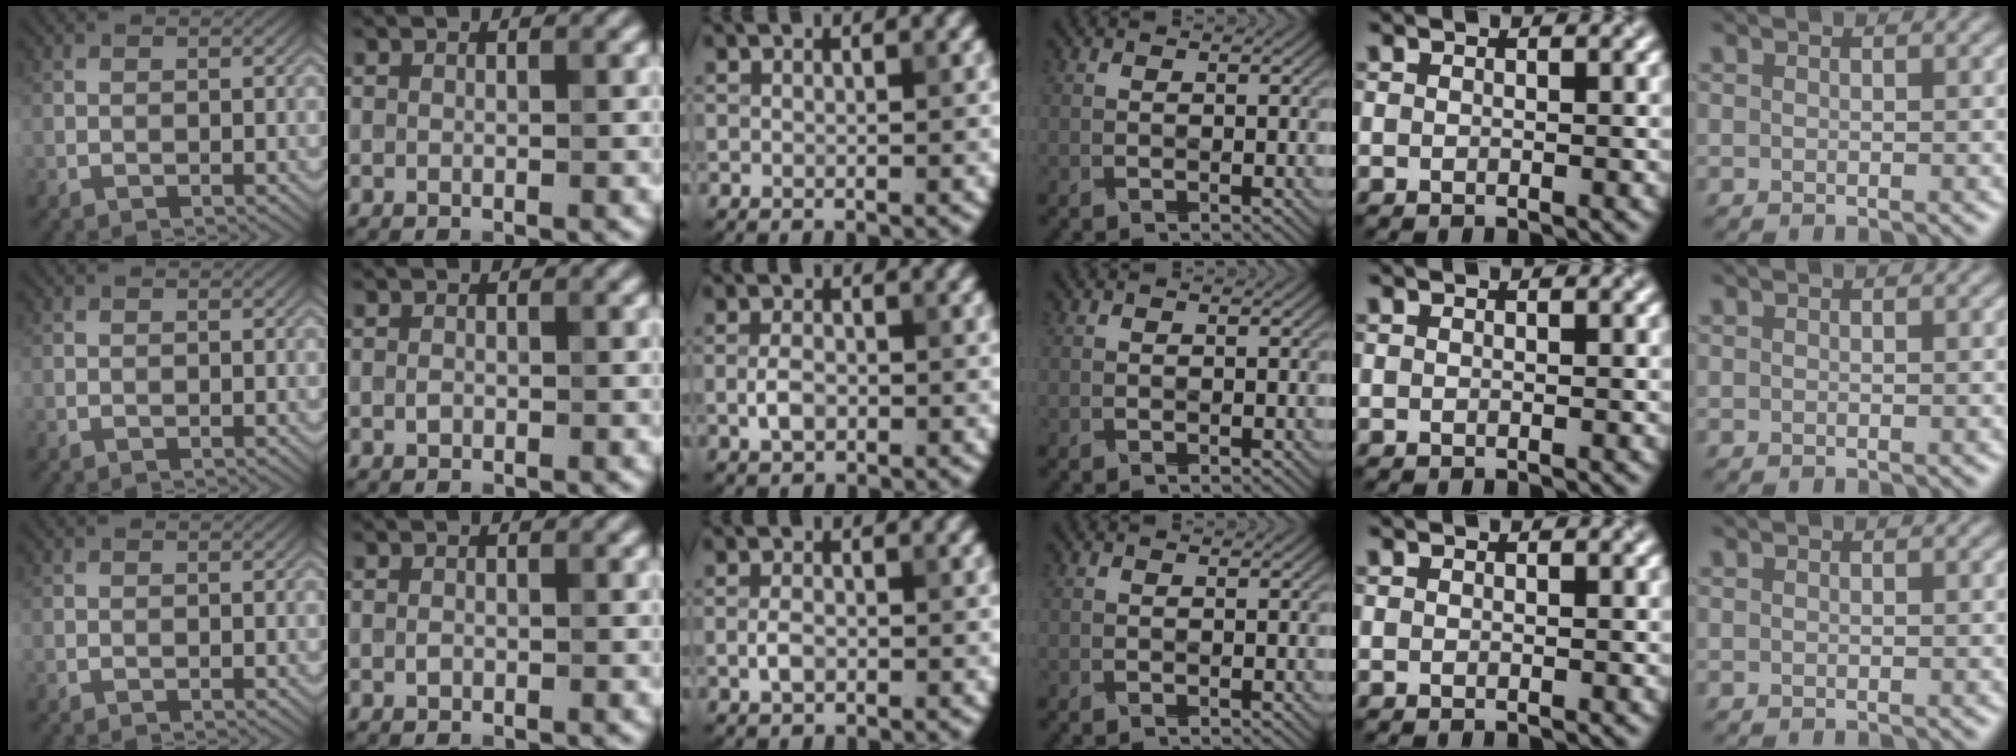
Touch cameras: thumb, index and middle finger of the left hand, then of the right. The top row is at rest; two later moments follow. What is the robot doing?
{"motion": "fold", "object": "receipt paper"}